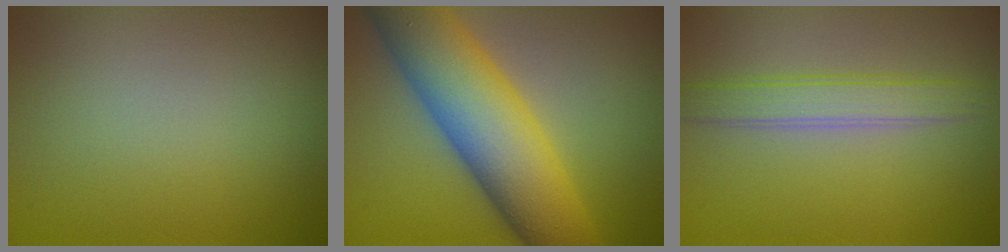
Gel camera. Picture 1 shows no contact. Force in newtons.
{"total": 11.3, "press": 11.3, "slide": 0.1}
{"total": 2.9, "press": 2.9, "slide": 0.1}